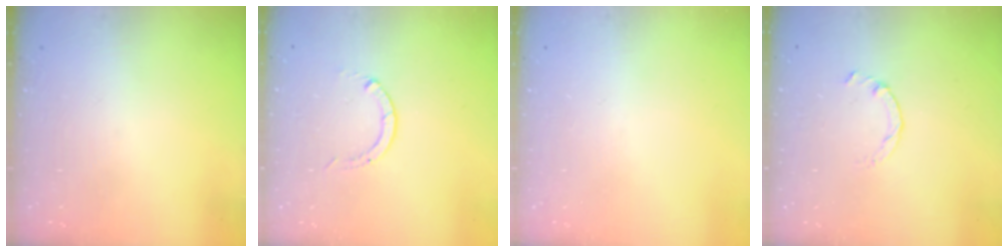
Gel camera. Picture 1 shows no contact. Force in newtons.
{"total": 0.0}
{"total": 0.0}
{"total": 0.0}